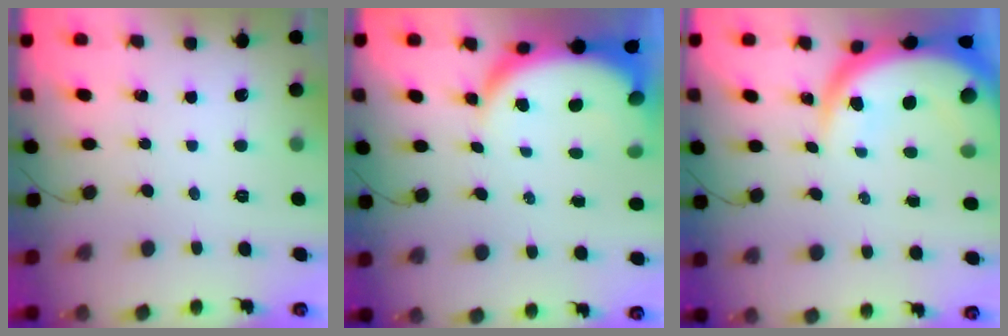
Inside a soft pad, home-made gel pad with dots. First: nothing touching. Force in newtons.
{"total": 9.3, "press": 9.2, "slide": 1.1}
{"total": 12.1, "press": 12.0, "slide": 1.2}